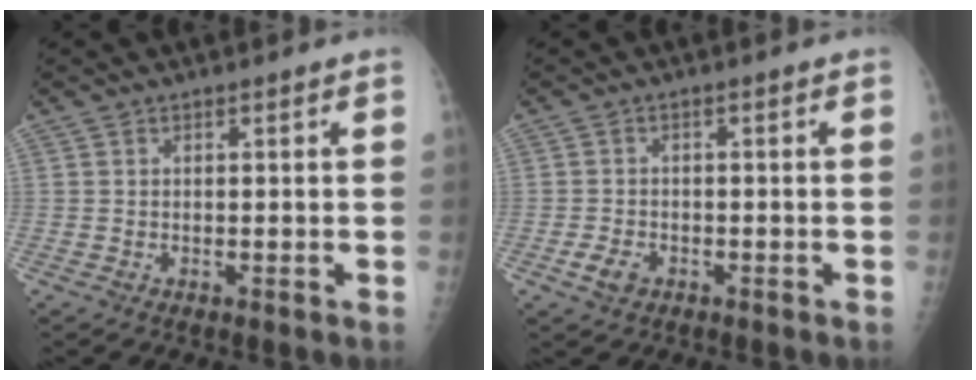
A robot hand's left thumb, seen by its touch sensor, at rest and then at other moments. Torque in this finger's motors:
{"motor_torque": [-0.70, 0.18, 0.49, 0.16, 0.01]}